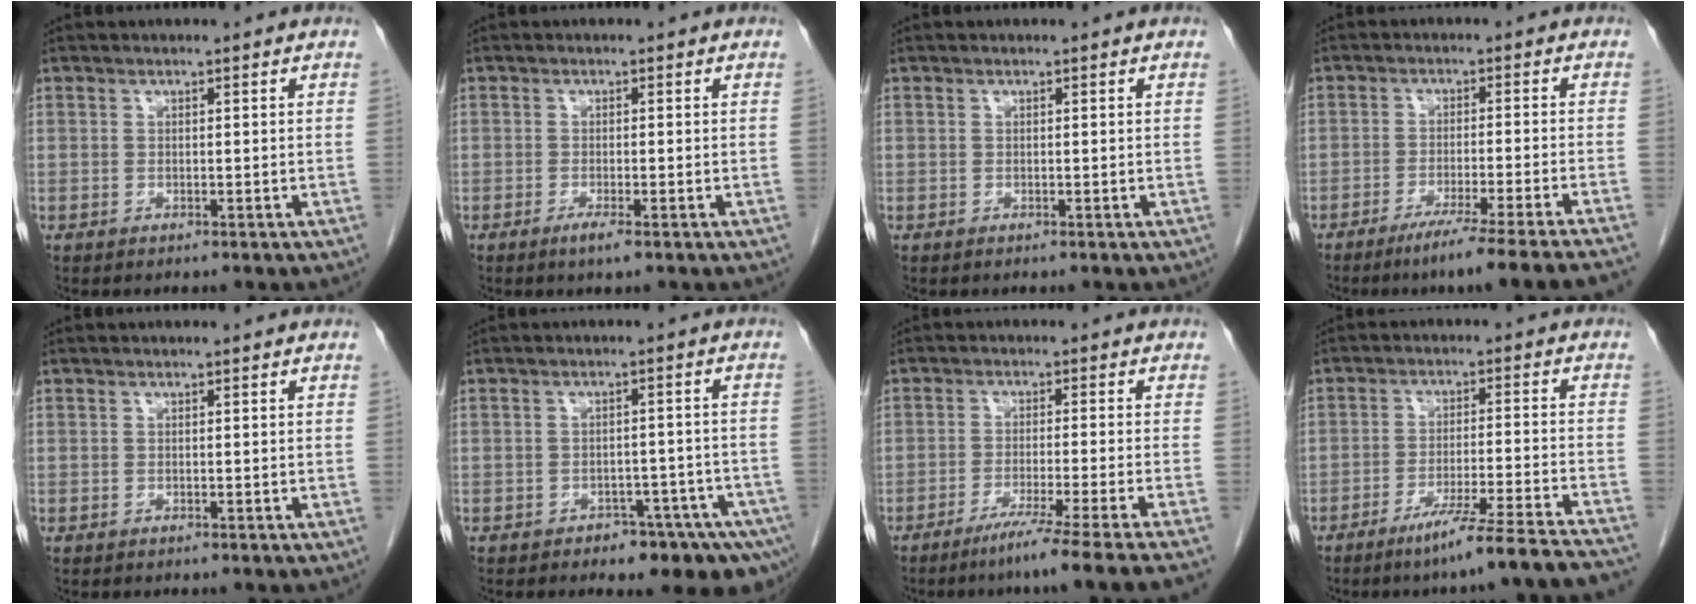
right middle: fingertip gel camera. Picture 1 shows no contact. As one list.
[{"total": 1.9, "force": [-1.1, 0.1, 1.5], "torque": [-0.030, -0.004, -0.020]}, {"total": 0.0}, {"total": 13.5, "force": [-11.1, -2.5, 7.3], "torque": [-0.077, -0.039, -0.163]}, {"total": 0.0}, {"total": 8.9, "force": [-6.2, 4.0, 4.9], "torque": [-0.043, 0.012, -0.082]}, {"total": 11.7, "force": [-9.2, -3.0, 6.6], "torque": [-0.070, -0.039, -0.137]}, {"total": 15.7, "force": [-13.5, -1.7, 7.8], "torque": [-0.083, -0.012, -0.200]}]